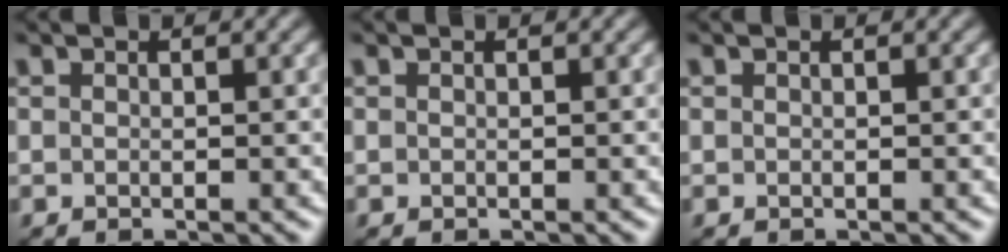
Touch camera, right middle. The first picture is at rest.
{"total": 0.0}
{"total": 0.0}